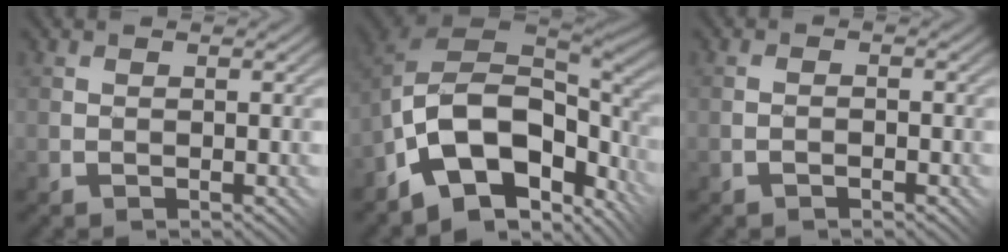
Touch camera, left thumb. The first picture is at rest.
{"total": 14.6, "force": [-5.8, 8.1, 10.6], "torque": [-0.205, -0.016, -0.097]}
{"total": 1.0, "force": [-0.7, 0.4, 0.6], "torque": [0.000, 0.009, -0.014]}